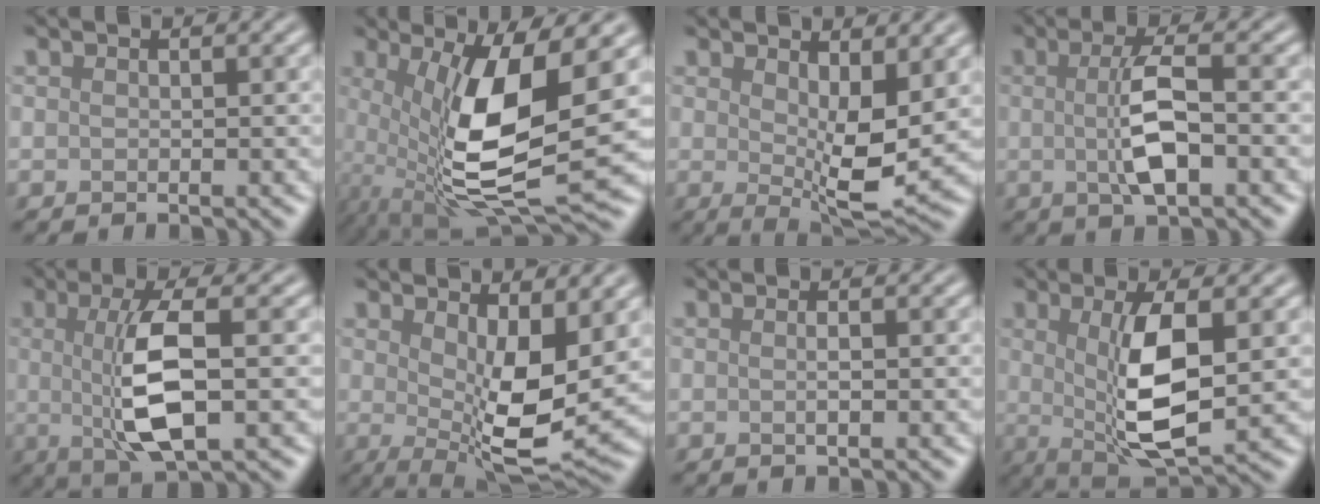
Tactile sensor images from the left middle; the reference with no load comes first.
{"total": 10.8, "force": [0.3, 3.2, 10.3], "torque": [-0.192, -0.016, 0.011]}
{"total": 6.0, "force": [0.9, 1.9, 5.6], "torque": [-0.096, -0.015, 0.022]}
{"total": 4.5, "force": [-0.5, 1.1, 4.4], "torque": [-0.088, -0.001, -0.008]}
{"total": 6.5, "force": [-0.3, 1.7, 6.2], "torque": [-0.118, -0.007, -0.003]}
{"total": 8.6, "force": [0.7, 2.9, 8.0], "torque": [-0.133, -0.018, 0.017]}
{"total": 1.0, "force": [-0.3, 0.2, 1.0], "torque": [-0.014, -0.003, -0.005]}
{"total": 7.2, "force": [0.2, 2.2, 6.8], "torque": [-0.125, -0.011, 0.009]}